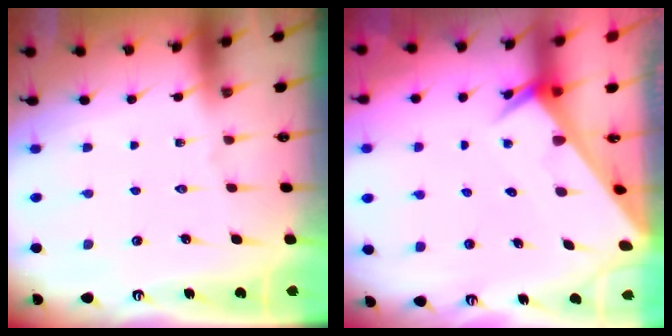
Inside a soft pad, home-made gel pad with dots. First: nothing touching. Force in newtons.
{"total": 3.5, "press": 3.5, "slide": 0.2}